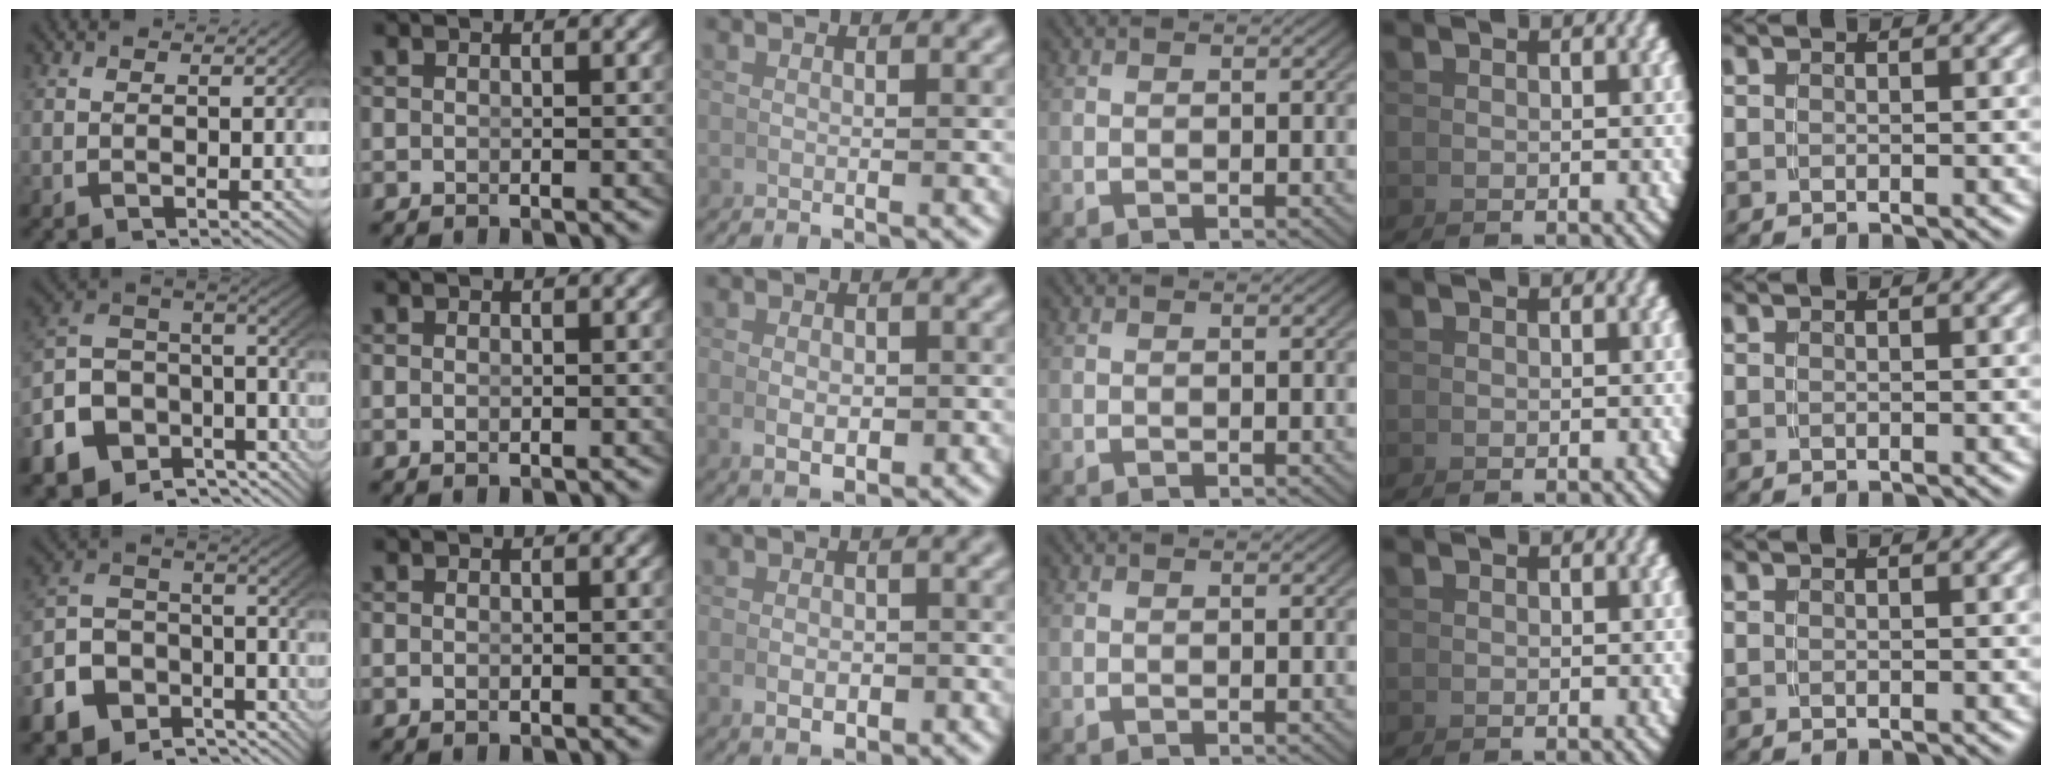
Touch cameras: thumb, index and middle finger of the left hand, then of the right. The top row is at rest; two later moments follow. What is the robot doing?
{"motion": "lift_and_place", "object": "hoodie"}